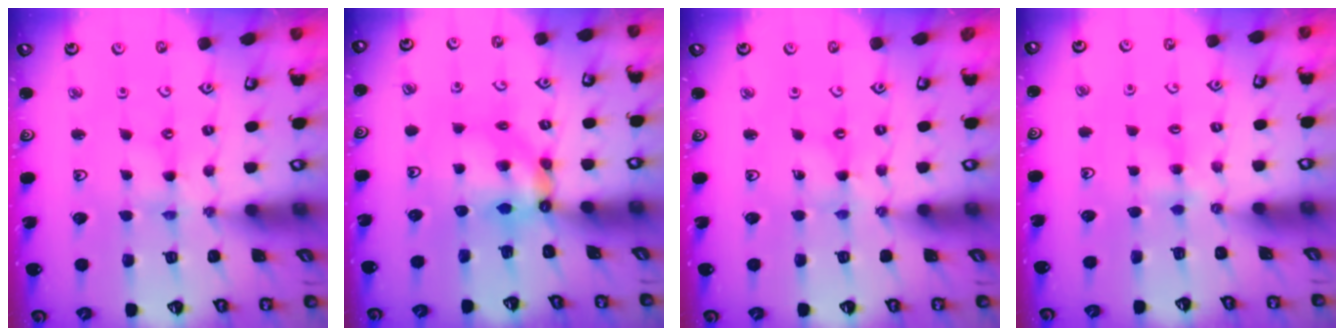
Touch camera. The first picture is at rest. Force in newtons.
{"total": 5.5, "press": 5.5, "slide": 0.3}
{"total": 0.0}
{"total": 2.8, "press": 2.8, "slide": 0.4}